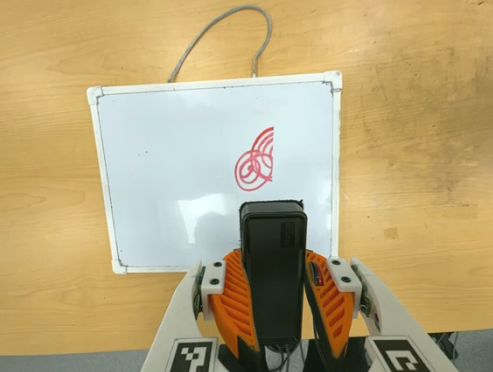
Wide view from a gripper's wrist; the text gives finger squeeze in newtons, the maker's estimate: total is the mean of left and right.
{"total": 9.6, "left": 8.2, "right": 10.9}